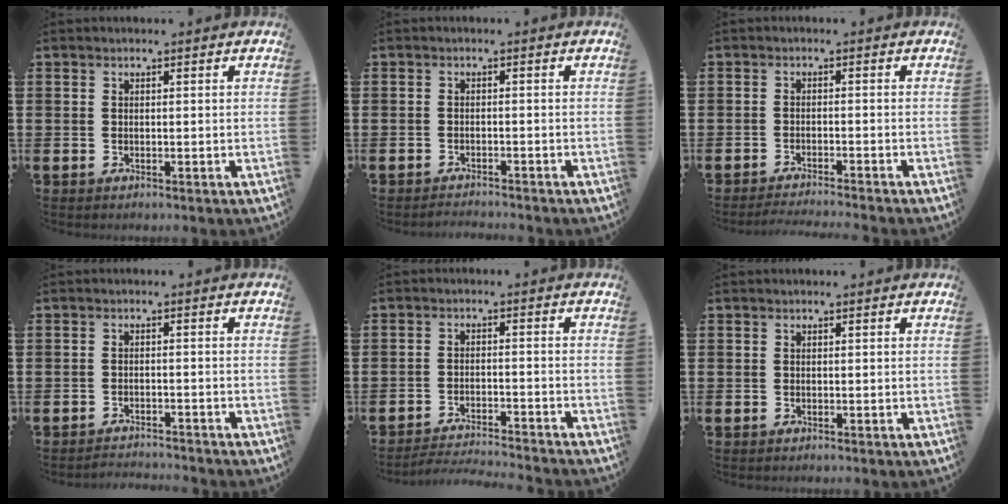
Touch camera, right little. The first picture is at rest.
{"total": 1.2, "force": [-1.2, -0.1, 0.0], "torque": [-0.002, 0.002, -0.024]}
{"total": 1.6, "force": [-1.6, -0.3, 0.3], "torque": [-0.005, 0.003, -0.032]}
{"total": 1.7, "force": [-1.7, -0.1, -0.2], "torque": [-0.002, 0.005, -0.036]}
{"total": 2.8, "force": [-2.8, -0.2, 0.2], "torque": [-0.006, 0.002, -0.060]}
{"total": 0.0}